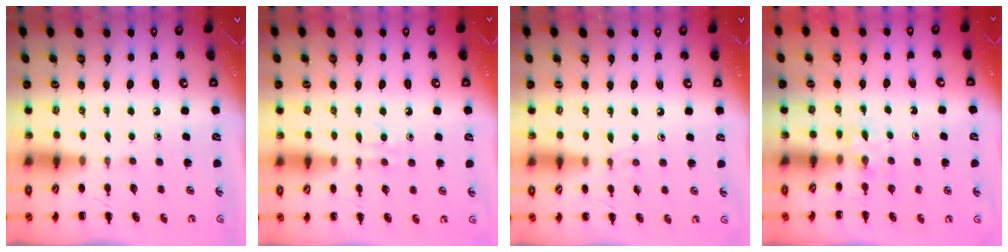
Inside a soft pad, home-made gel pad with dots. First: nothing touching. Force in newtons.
{"total": 4.2, "press": 4.0, "slide": 1.3}
{"total": 3.9, "press": 3.6, "slide": 1.5}
{"total": 2.8, "press": 2.6, "slide": 1.1}